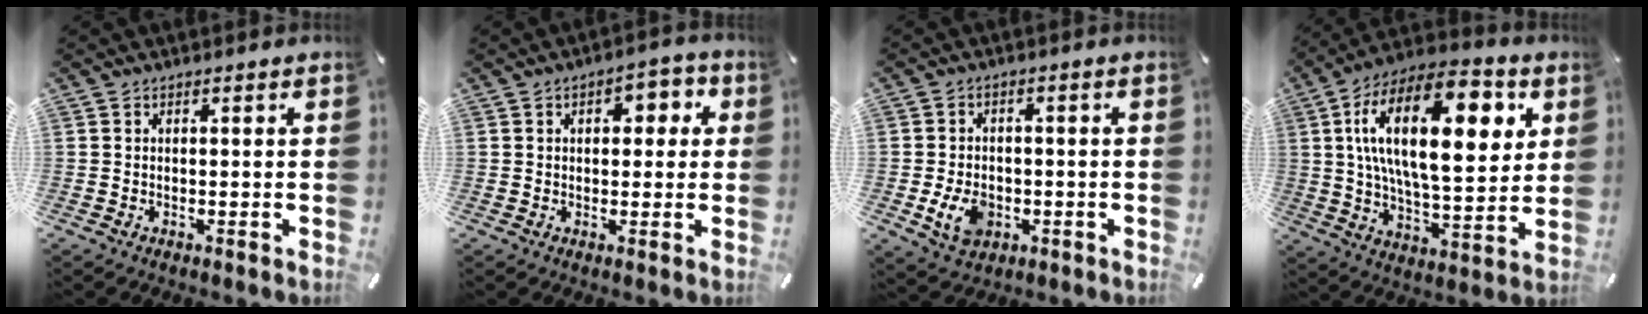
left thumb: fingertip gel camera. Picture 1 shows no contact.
{"total": 5.6, "force": [1.0, 3.7, 4.1], "torque": [-0.046, -0.002, 0.005]}
{"total": 7.4, "force": [-2.0, 5.7, 4.3], "torque": [-0.087, -0.002, -0.037]}
{"total": 24.3, "force": [8.1, 11.6, 19.8], "torque": [-0.354, -0.021, 0.120]}